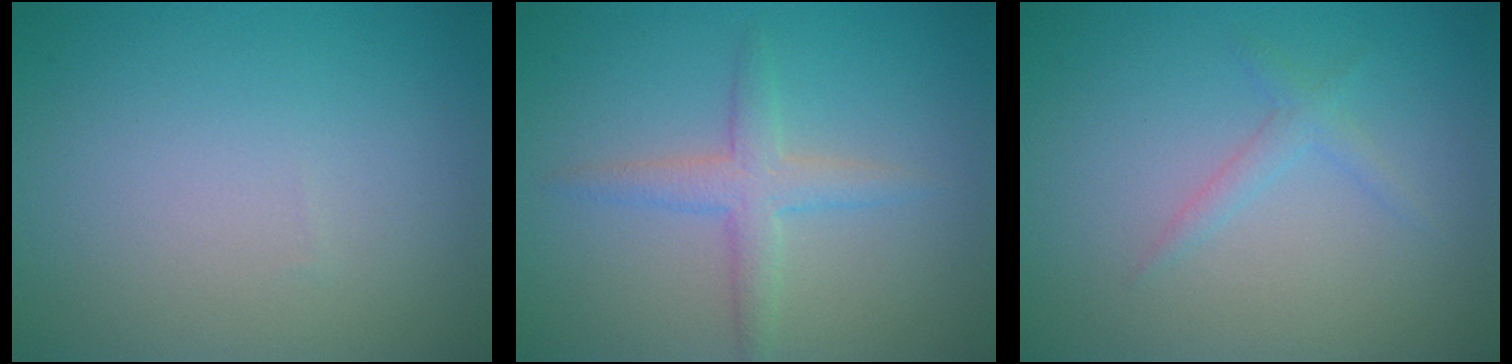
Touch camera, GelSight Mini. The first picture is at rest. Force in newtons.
{"total": 2.7, "press": 2.7, "slide": 0.0}
{"total": 1.3, "press": 1.2, "slide": 0.1}